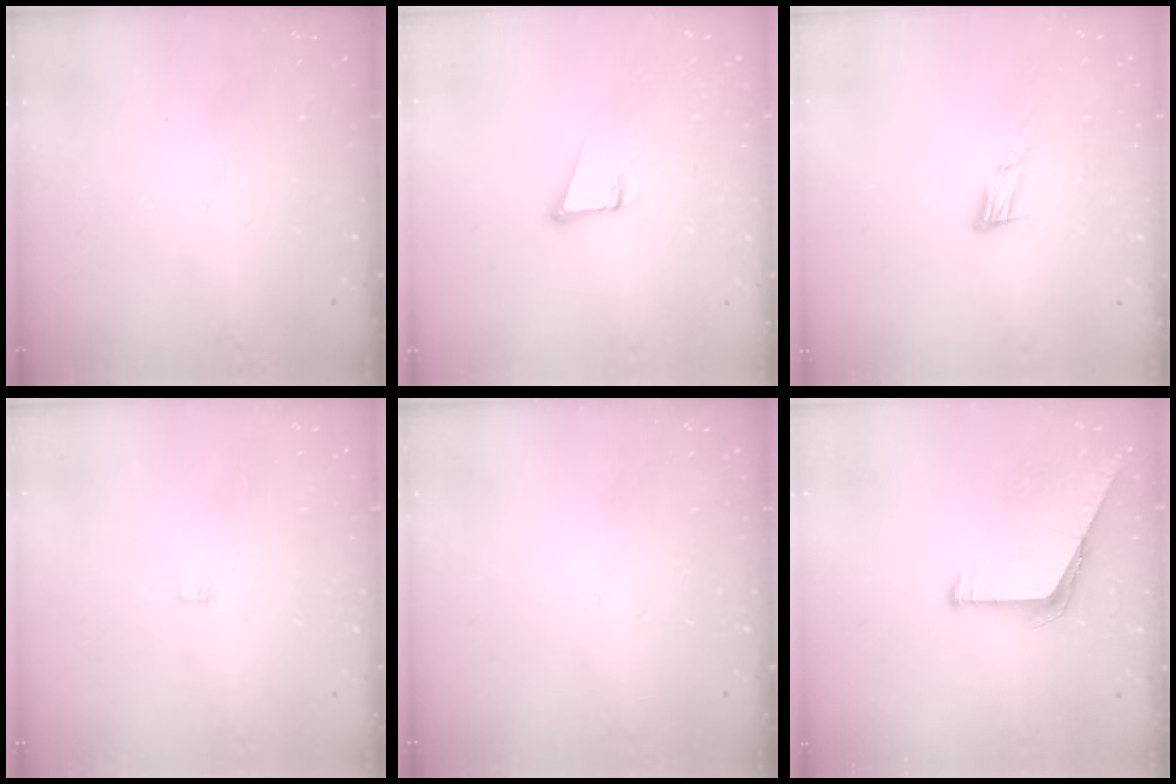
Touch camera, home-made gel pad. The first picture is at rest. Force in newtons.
{"total": 3.7, "press": 2.9, "slide": 2.2}
{"total": 7.3, "press": 7.2, "slide": 1.2}
{"total": 3.4, "press": 3.4, "slide": 0.3}
{"total": 0.0}
{"total": 6.5, "press": 6.4, "slide": 0.5}